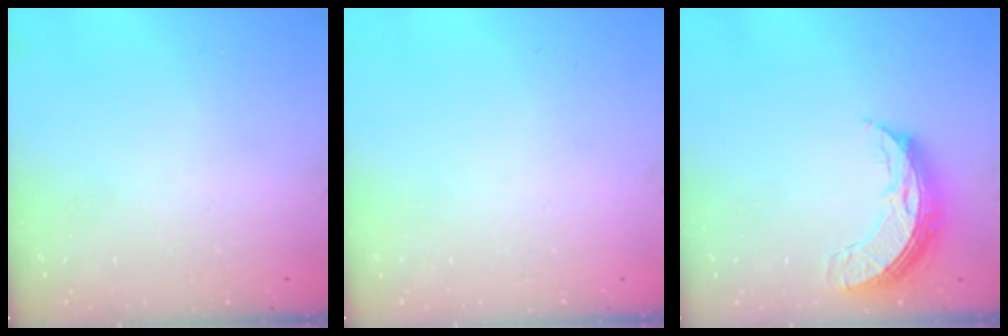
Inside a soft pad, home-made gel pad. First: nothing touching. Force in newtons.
{"total": 0.0}
{"total": 8.6, "press": 8.6, "slide": 0.7}